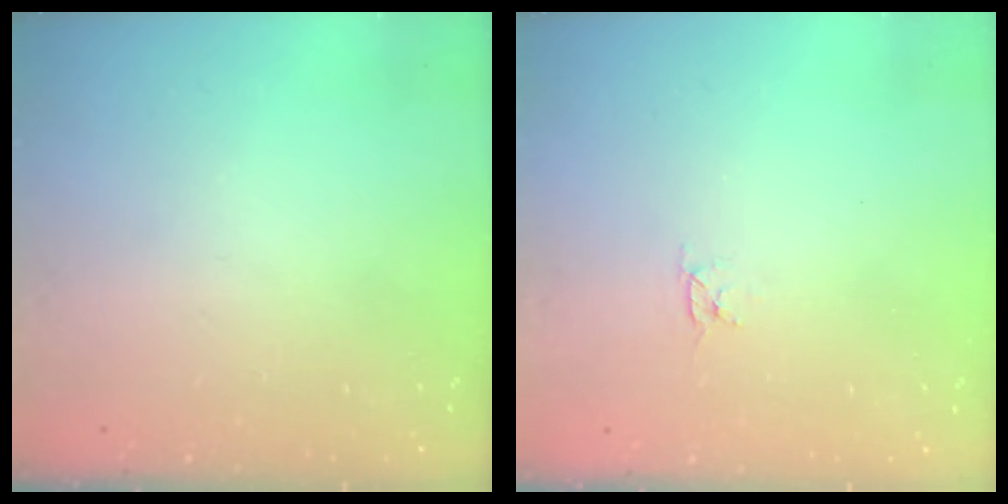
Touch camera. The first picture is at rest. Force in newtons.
{"total": 2.8, "press": 2.8, "slide": 0.3}